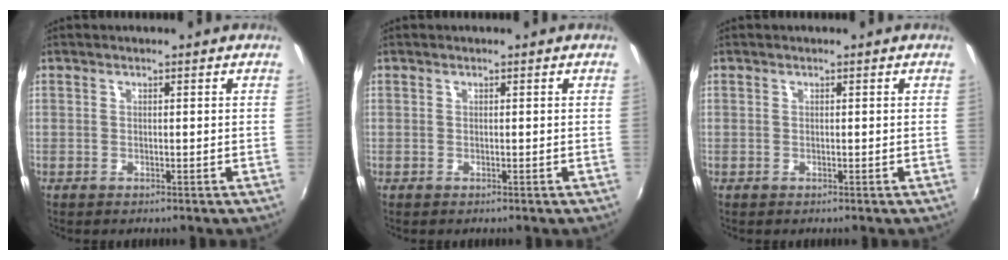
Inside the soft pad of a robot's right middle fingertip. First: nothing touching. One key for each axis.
{"total": 0.0}
{"total": 0.0}